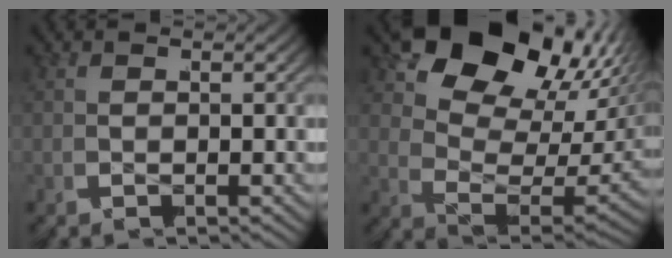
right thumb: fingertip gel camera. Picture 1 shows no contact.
{"total": 14.2, "force": [4.2, 8.2, 10.8], "torque": [-0.209, -0.010, 0.068]}